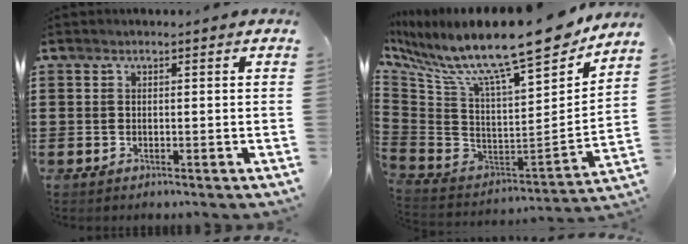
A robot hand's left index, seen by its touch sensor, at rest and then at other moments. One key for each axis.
{"total": 15.1, "fx": 11.4, "fy": 2.3, "fz": 9.7, "tx": -0.191, "ty": -0.087, "tz": 0.181}